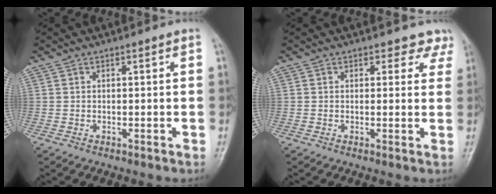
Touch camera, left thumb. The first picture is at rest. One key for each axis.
{"total": 3.7, "fx": 2.9, "fy": 2.2, "fz": 0.1, "tx": 0.034, "ty": -0.016, "tz": 0.010}